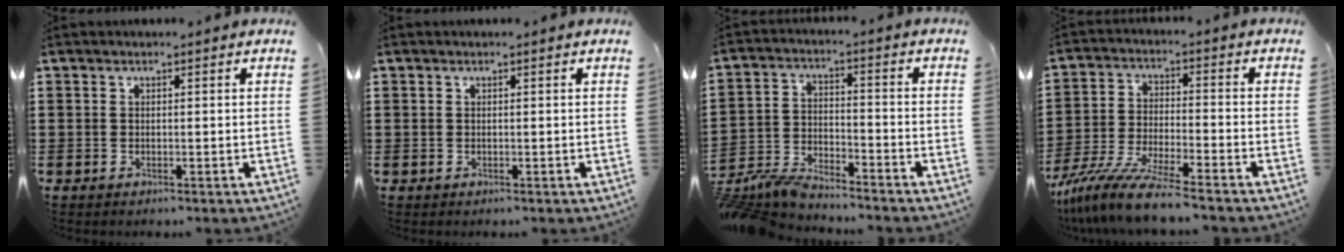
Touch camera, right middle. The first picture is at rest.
{"total": 0.0}
{"total": 6.7, "force": [-6.6, 0.5, 1.0], "torque": [-0.039, 0.000, -0.136]}
{"total": 9.2, "force": [-8.1, 0.0, 4.3], "torque": [-0.097, -0.007, -0.160]}